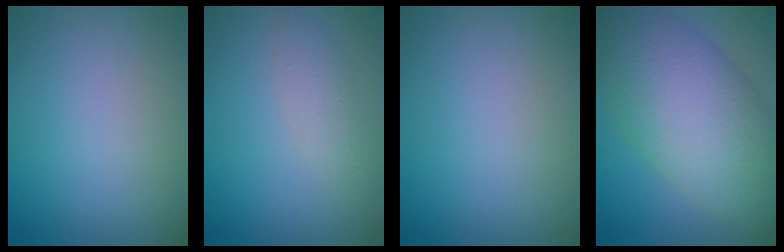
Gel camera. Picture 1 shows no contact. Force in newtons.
{"total": 1.8, "press": 1.8, "slide": 0.2}
{"total": 0.0}
{"total": 10.5, "press": 10.5, "slide": 0.1}